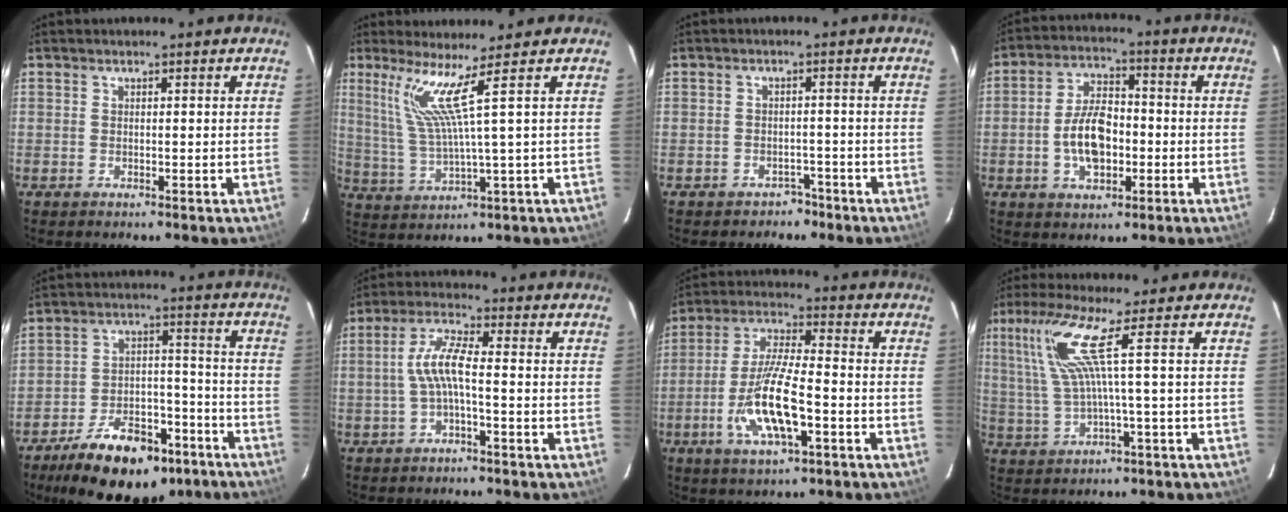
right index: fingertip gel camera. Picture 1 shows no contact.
{"total": 6.8, "force": [3.8, -2.0, 5.3], "torque": [-0.102, -0.006, 0.092]}
{"total": 4.0, "force": [-3.0, 2.7, 0.2], "torque": [-0.006, 0.019, -0.033]}
{"total": 10.0, "force": [-2.1, 5.6, 8.0], "torque": [-0.154, 0.014, -0.032]}
{"total": 18.3, "force": [-12.8, 9.2, 9.2], "torque": [-0.170, 0.021, -0.181]}
{"total": 5.9, "force": [-1.3, 0.9, 5.7], "torque": [-0.124, 0.012, -0.024]}
{"total": 12.7, "force": [-4.3, 3.1, 11.5], "torque": [-0.239, -0.008, -0.078]}
{"total": 7.6, "force": [2.1, -1.4, 7.2], "torque": [-0.152, 0.003, 0.057]}